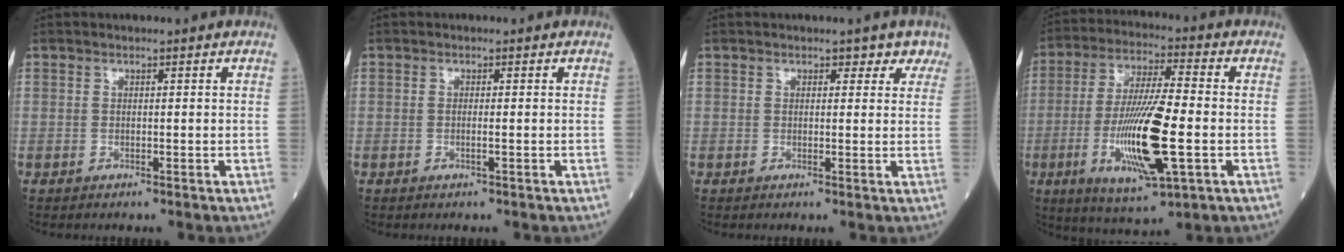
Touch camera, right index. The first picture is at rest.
{"total": 1.0, "force": [-0.2, 0.0, 1.0], "torque": [-0.022, -0.003, -0.003]}
{"total": 2.4, "force": [1.6, 1.7, 0.6], "torque": [0.014, -0.005, 0.008]}
{"total": 16.1, "force": [-3.7, 2.4, 15.5], "torque": [-0.304, -0.018, -0.061]}